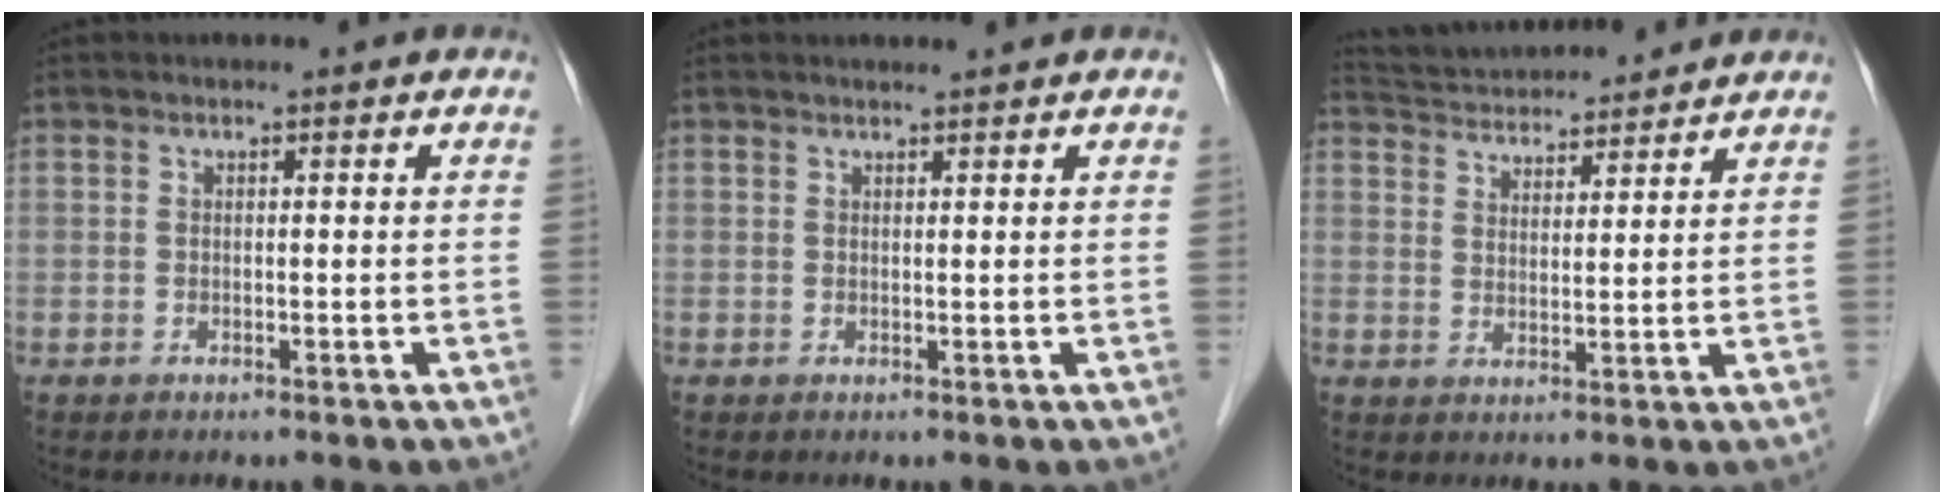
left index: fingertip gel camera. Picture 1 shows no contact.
{"total": 1.8, "force": [1.7, -0.2, 0.4], "torque": [-0.006, 0.010, 0.029]}
{"total": 12.6, "force": [12.0, 1.9, 3.3], "torque": [-0.062, 0.032, 0.189]}